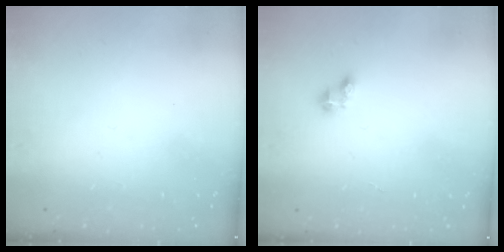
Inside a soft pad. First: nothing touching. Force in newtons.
{"total": 2.4, "press": 2.4, "slide": 0.3}